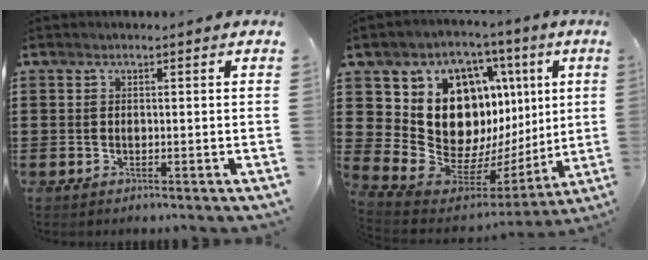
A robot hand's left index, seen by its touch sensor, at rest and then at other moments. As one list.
[{"total": 14.4, "force": [3.6, 11.9, 7.2], "torque": [-0.172, -0.044, 0.075]}]